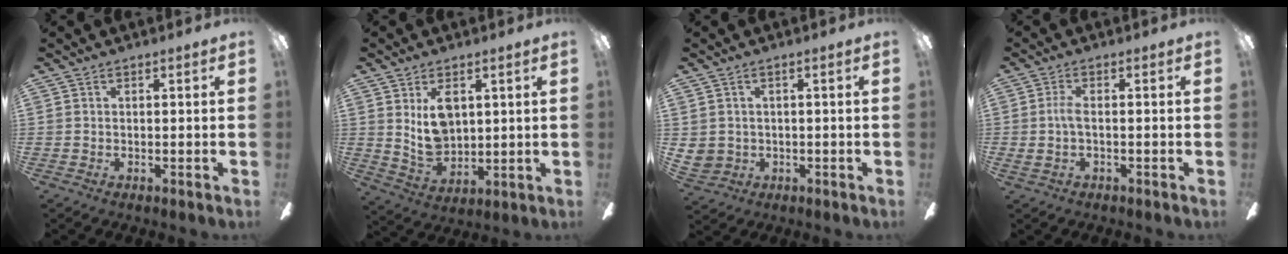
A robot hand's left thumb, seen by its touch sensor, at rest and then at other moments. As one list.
[{"total": 10.0, "force": [4.0, 6.5, 6.5], "torque": [-0.131, -0.013, 0.072]}, {"total": 2.8, "force": [0.7, 2.7, 0.3], "torque": [-0.012, 0.003, 0.015]}, {"total": 4.1, "force": [-0.3, 1.5, 3.7], "torque": [-0.083, 0.004, -0.010]}]